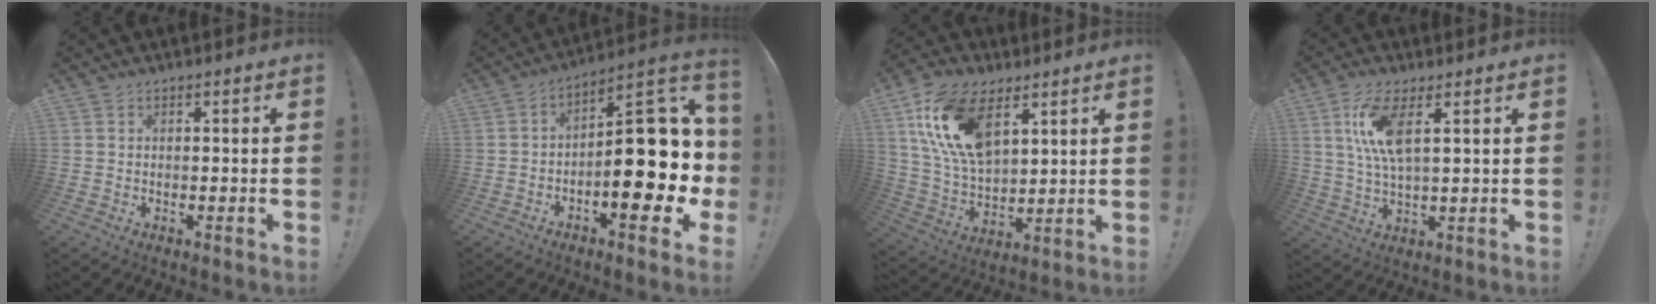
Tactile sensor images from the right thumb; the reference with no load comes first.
{"total": 21.6, "force": [-3.7, 9.7, 18.9], "torque": [-0.240, 0.023, -0.046]}
{"total": 19.1, "force": [9.1, 10.8, 12.9], "torque": [-0.267, -0.034, 0.165]}
{"total": 10.8, "force": [4.0, 3.2, 9.5], "torque": [-0.185, -0.013, 0.067]}